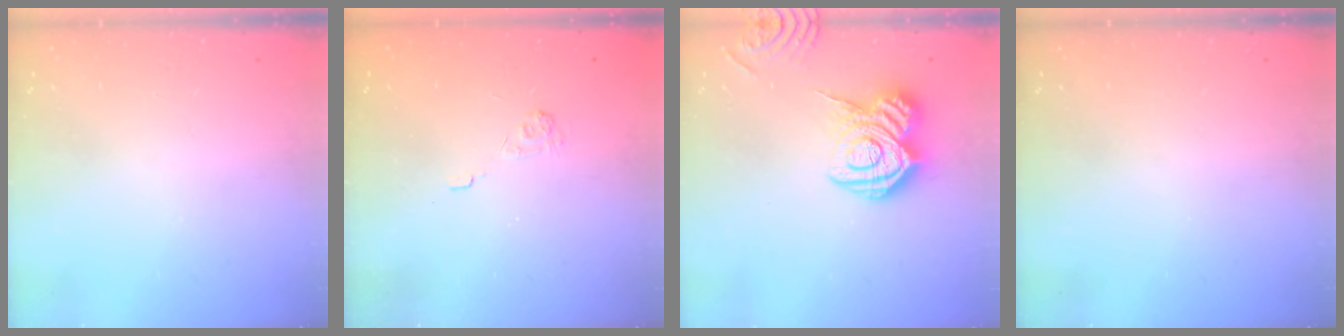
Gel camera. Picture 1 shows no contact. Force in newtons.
{"total": 2.1, "press": 1.5, "slide": 1.4}
{"total": 14.7, "press": 14.6, "slide": 1.0}
{"total": 0.0}